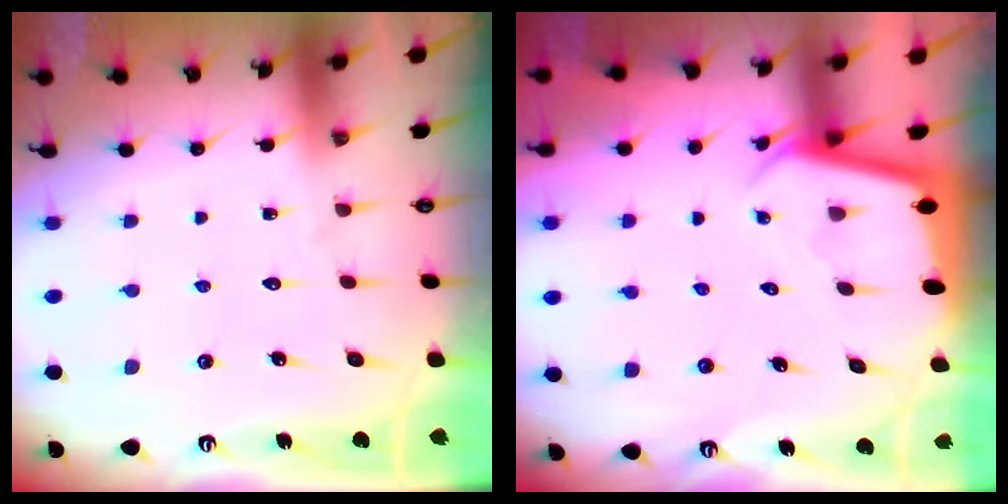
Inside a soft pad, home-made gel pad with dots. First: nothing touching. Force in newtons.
{"total": 2.3, "press": 2.3, "slide": 0.1}